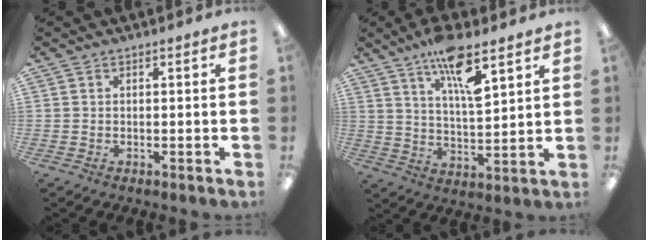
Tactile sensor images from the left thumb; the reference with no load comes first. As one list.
[{"total": 12.6, "force": [8.3, 3.6, 8.7], "torque": [-0.145, -0.042, 0.141]}]